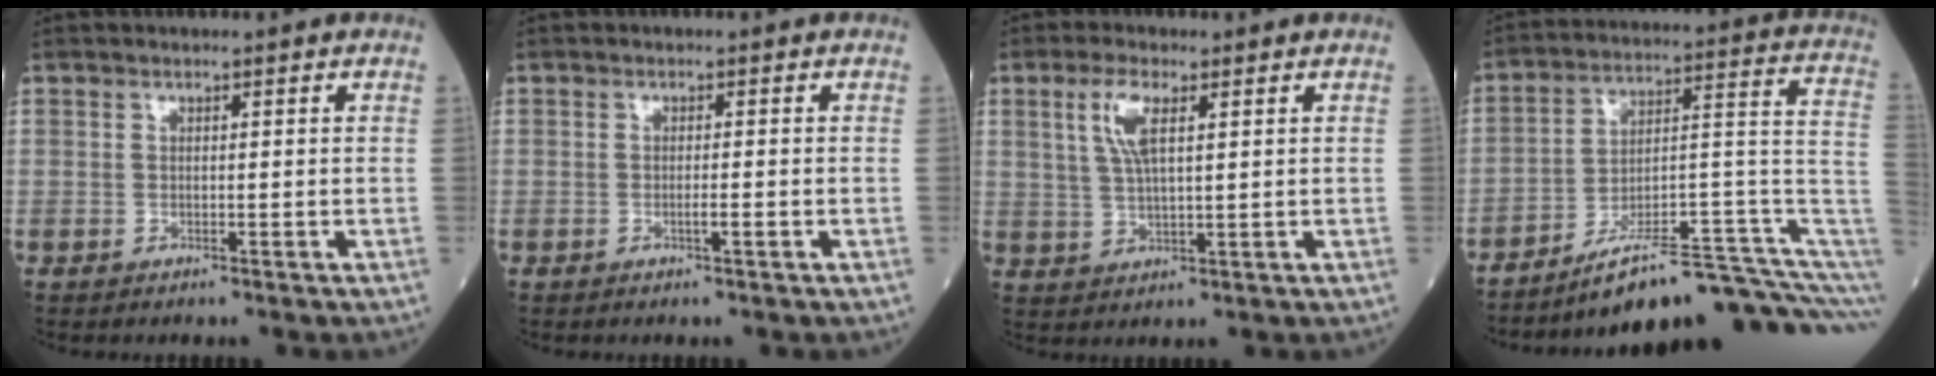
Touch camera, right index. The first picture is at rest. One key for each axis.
{"total": 1.2, "fx": -0.5, "fy": 0.0, "fz": 1.1, "tx": -0.021, "ty": -0.001, "tz": -0.008}
{"total": 5.5, "fx": 2.2, "fy": 1.4, "fz": 4.9, "tx": -0.107, "ty": 0.008, "tz": 0.048}
{"total": 17.5, "fx": -12.5, "fy": 0.6, "fz": 12.3, "tx": -0.118, "ty": 0.066, "tz": -0.189}